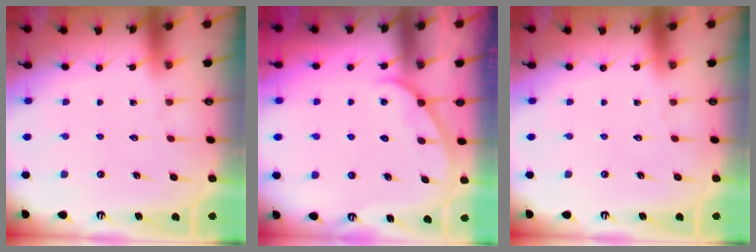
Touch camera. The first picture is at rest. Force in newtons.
{"total": 3.2, "press": 3.2, "slide": 0.4}
{"total": 0.0}